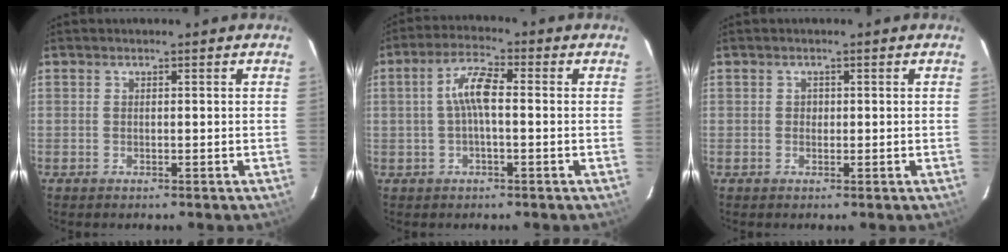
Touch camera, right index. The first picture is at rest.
{"total": 6.0, "force": [0.0, 1.8, 5.7], "torque": [-0.116, 0.017, -0.001]}
{"total": 1.0, "force": [-0.1, 1.0, 0.1], "torque": [0.003, 0.002, -0.001]}